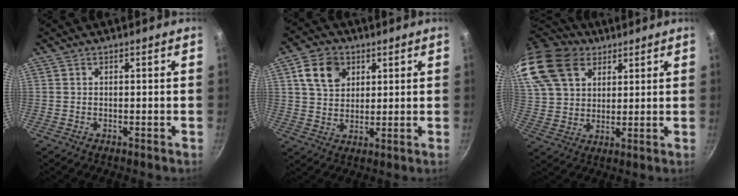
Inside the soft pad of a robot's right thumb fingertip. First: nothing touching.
{"total": 8.7, "force": [3.4, 6.5, 4.7], "torque": [-0.061, -0.001, 0.058]}
{"total": 17.2, "force": [10.7, 11.2, 7.5], "torque": [-0.141, -0.014, 0.205]}